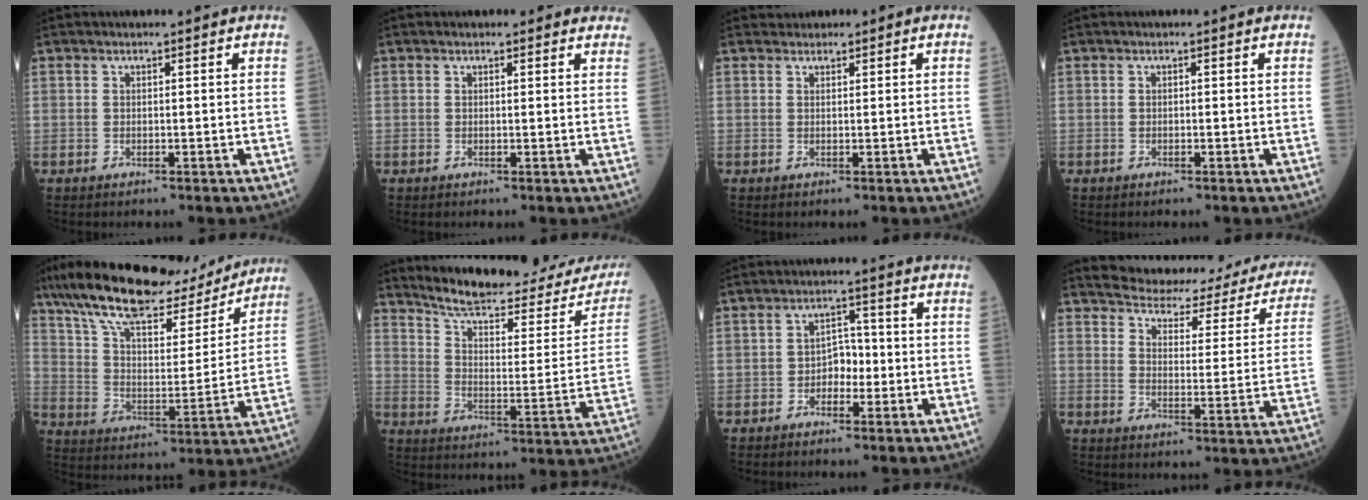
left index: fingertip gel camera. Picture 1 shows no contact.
{"total": 2.4, "force": [2.1, 1.1, 0.4], "torque": [0.005, -0.002, 0.007]}
{"total": 0.7, "force": [0.5, 0.5, -0.1], "torque": [0.003, 0.010, 0.004]}
{"total": 0.0}
{"total": 22.7, "force": [17.8, 6.9, 12.1], "torque": [-0.209, 0.023, 0.280]}
{"total": 23.6, "force": [21.8, 4.0, 8.2], "torque": [-0.115, -0.067, 0.281]}
{"total": 3.3, "force": [-1.3, 2.0, 2.3], "torque": [-0.027, 0.008, -0.031]}
{"total": 23.6, "force": [21.4, 6.1, 8.0], "torque": [-0.099, -0.046, 0.245]}